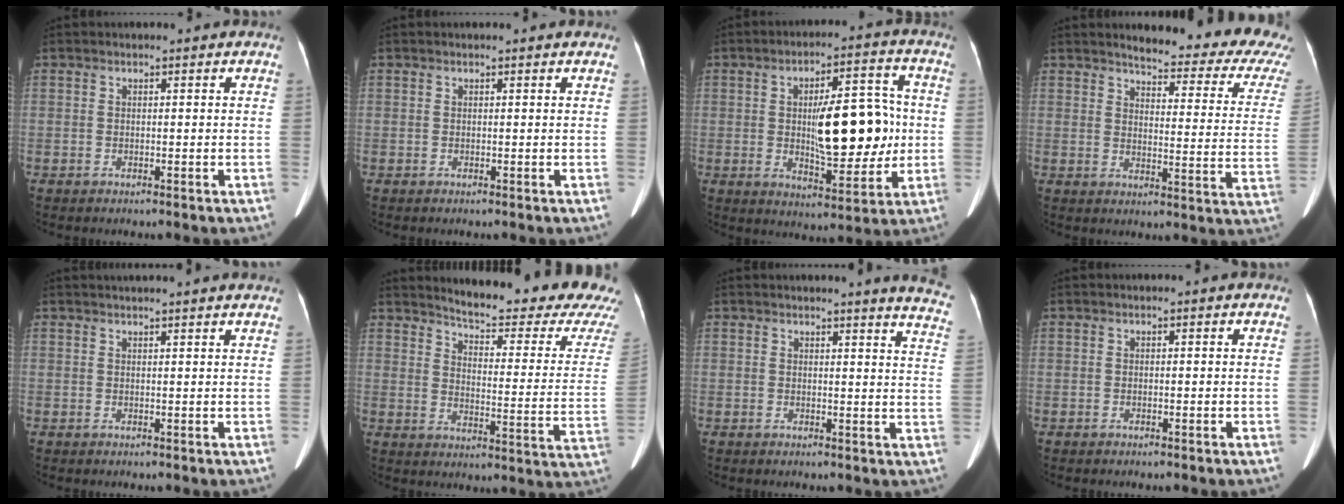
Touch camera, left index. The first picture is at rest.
{"total": 0.8, "force": [0.8, 0.0, 0.2], "torque": [-0.009, 0.006, 0.007]}
{"total": 13.5, "force": [0.2, 4.7, 12.7], "torque": [-0.194, 0.014, 0.010]}
{"total": 18.0, "force": [16.2, 2.2, 7.5], "torque": [-0.080, -0.069, 0.171]}
{"total": 7.5, "force": [6.8, -0.4, 3.1], "torque": [-0.040, 0.028, 0.072]}
{"total": 22.3, "force": [20.8, 1.2, 8.1], "torque": [-0.110, -0.104, 0.245]}
{"total": 9.7, "force": [9.1, -0.4, 3.5], "torque": [-0.023, -0.072, 0.067]}
{"total": 0.0}